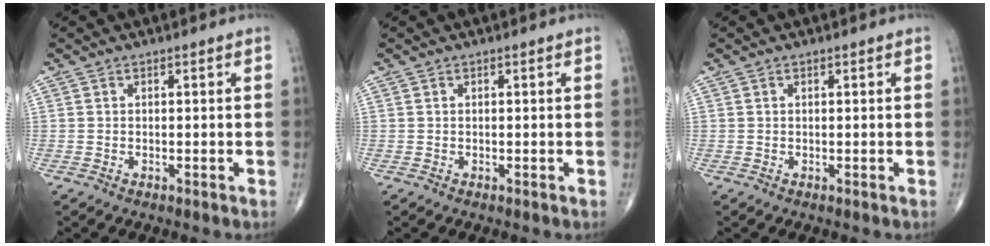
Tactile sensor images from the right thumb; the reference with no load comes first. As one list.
[{"total": 0.0}, {"total": 0.0}]